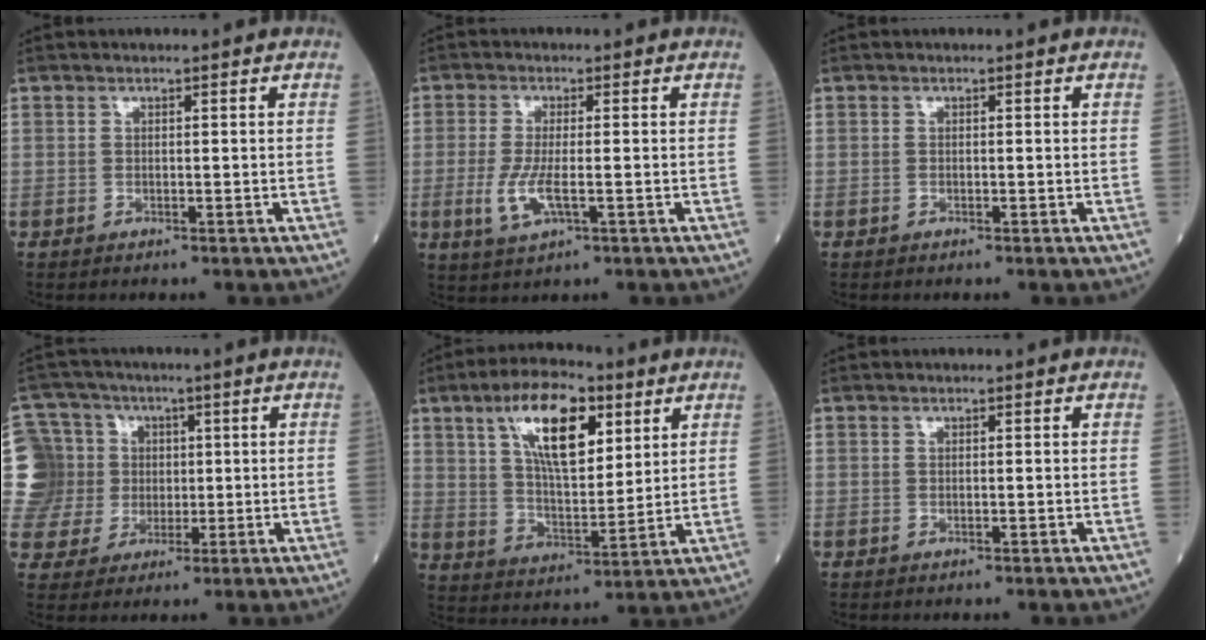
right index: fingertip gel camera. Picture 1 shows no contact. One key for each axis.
{"total": 5.2, "fx": -1.3, "fy": 1.3, "fz": 4.8, "tx": -0.112, "ty": -0.012, "tz": -0.024}
{"total": 0.0}
{"total": 13.4, "fx": 1.8, "fy": 13.2, "fz": 2.0, "tx": -0.079, "ty": 0.064, "tz": 0.051}
{"total": 13.3, "fx": 6.3, "fy": 4.9, "fz": 10.7, "tx": -0.193, "ty": 0.012, "tz": 0.111}
{"total": 0.0}